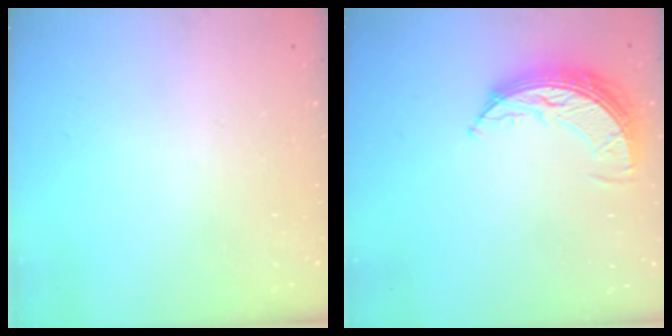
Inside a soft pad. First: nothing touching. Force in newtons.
{"total": 8.9, "press": 8.9, "slide": 0.5}